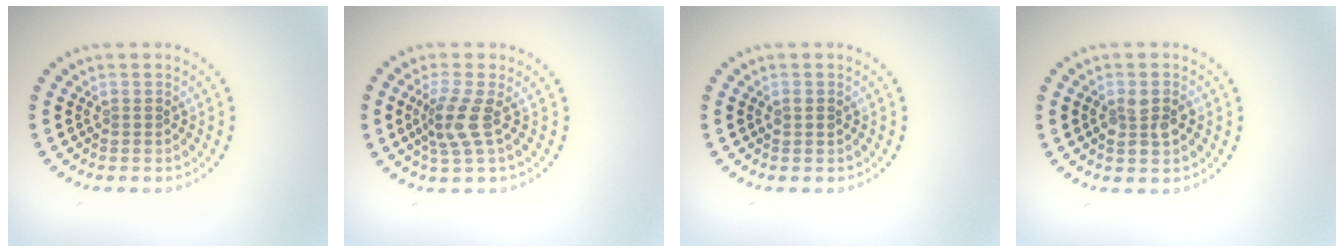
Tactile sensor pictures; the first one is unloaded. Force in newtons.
{"total": 2.8, "press": 2.1, "slide": 1.9}
{"total": 0.9, "press": 0.9, "slide": 0.1}
{"total": 2.5, "press": 2.4, "slide": 0.5}